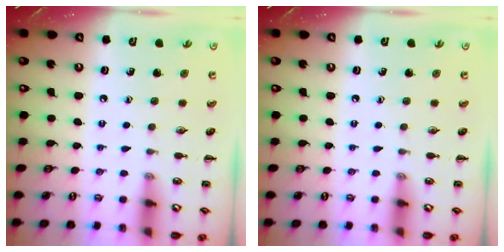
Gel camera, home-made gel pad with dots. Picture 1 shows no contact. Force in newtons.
{"total": 0.0}